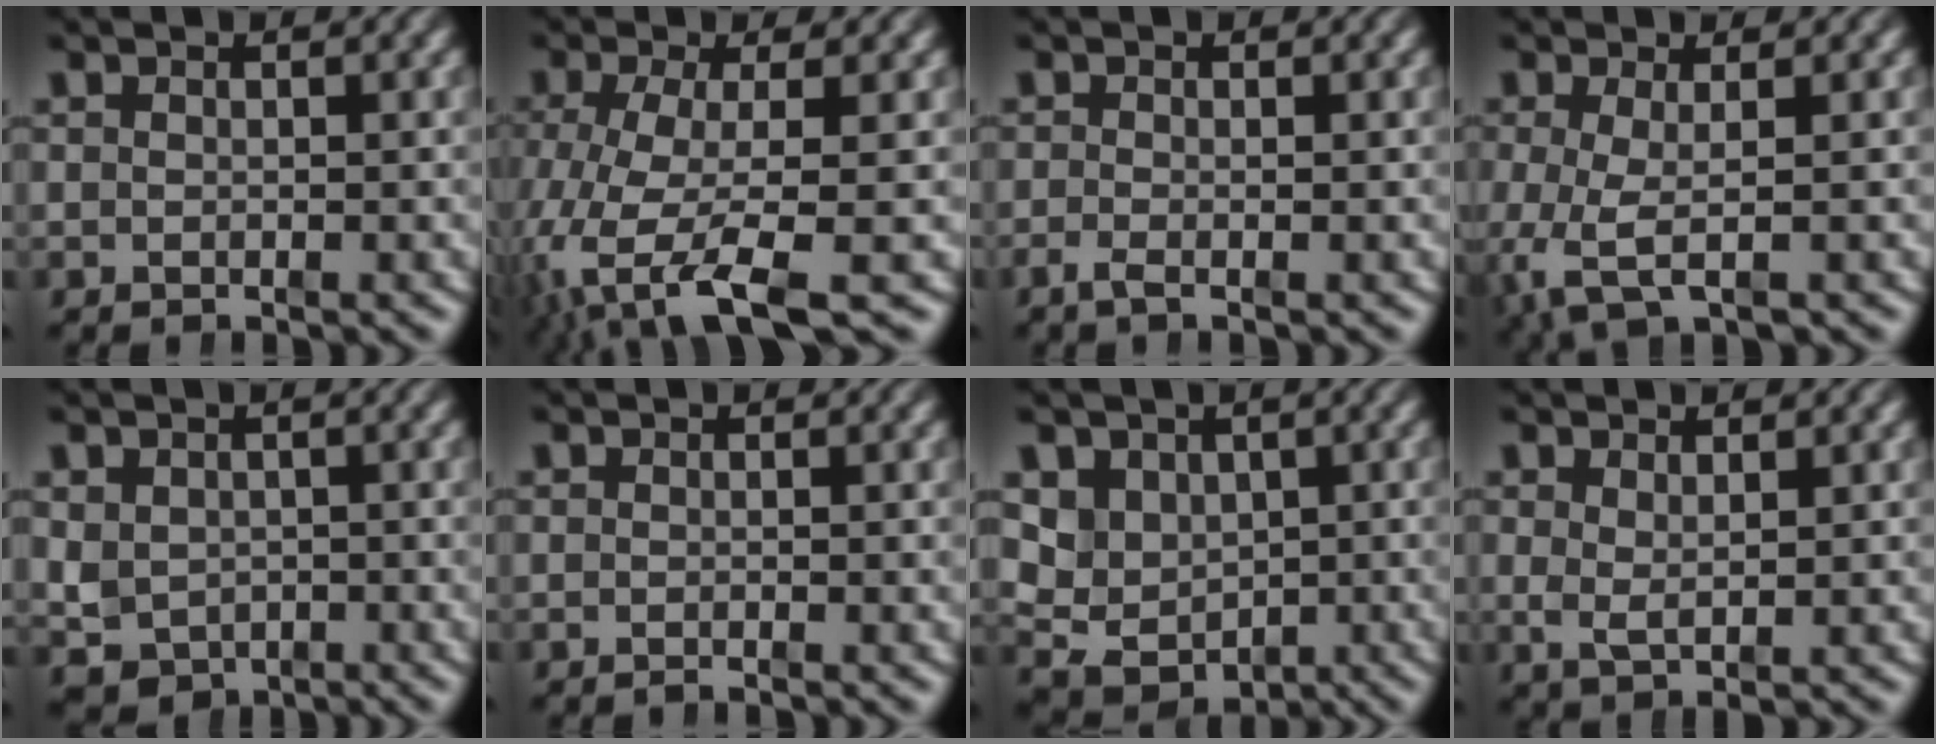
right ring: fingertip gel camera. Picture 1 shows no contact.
{"total": 6.9, "force": [-2.4, 3.4, 5.5], "torque": [-0.133, -0.045, -0.020]}
{"total": 1.4, "force": [-1.1, 0.3, 0.8], "torque": [-0.025, -0.010, -0.019]}
{"total": 5.0, "force": [-0.8, 2.4, 4.3], "torque": [-0.109, -0.026, 0.002]}
{"total": 6.2, "force": [-1.6, 5.4, 2.6], "torque": [-0.066, -0.044, -0.008]}
{"total": 0.6, "force": [-0.5, 0.0, 0.3], "torque": [-0.002, 0.004, -0.013]}
{"total": 7.8, "force": [-0.8, 6.8, 3.8], "torque": [-0.109, -0.051, 0.006]}
{"total": 1.4, "force": [0.7, 0.3, 1.2], "torque": [-0.025, -0.014, 0.026]}